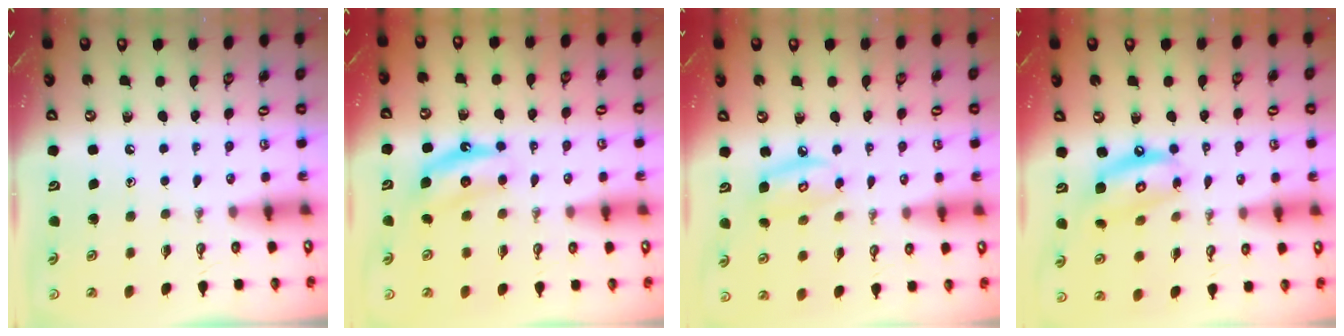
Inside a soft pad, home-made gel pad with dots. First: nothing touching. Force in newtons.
{"total": 6.0, "press": 6.0, "slide": 0.8}
{"total": 7.3, "press": 7.3, "slide": 0.5}
{"total": 11.2, "press": 11.2, "slide": 1.0}